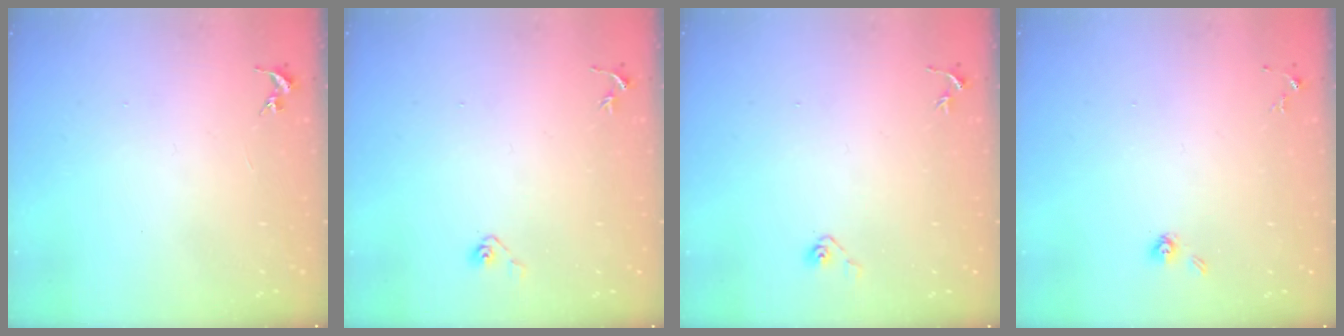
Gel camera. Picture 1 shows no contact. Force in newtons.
{"total": 3.5, "press": 3.4, "slide": 0.8}
{"total": 3.5, "press": 3.4, "slide": 0.8}
{"total": 3.6, "press": 3.1, "slide": 1.9}